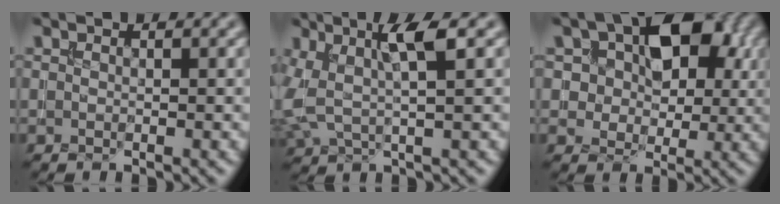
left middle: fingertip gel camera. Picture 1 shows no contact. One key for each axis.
{"total": 5.2, "fx": 1.4, "fy": 1.6, "fz": 4.8, "tx": -0.109, "ty": 0.000, "tz": 0.026}
{"total": 8.8, "fx": 2.8, "fy": 5.6, "fz": 6.1, "tx": -0.091, "ty": 0.005, "tz": 0.032}